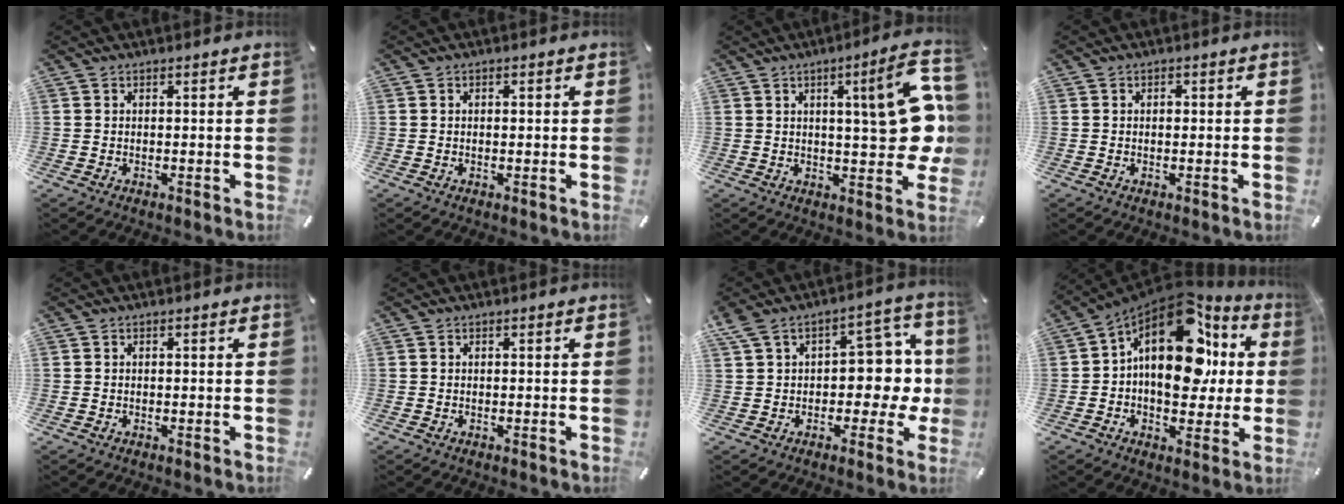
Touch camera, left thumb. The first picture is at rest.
{"total": 1.0, "force": [0.1, 0.6, 0.8], "torque": [-0.015, 0.003, -0.001]}
{"total": 18.4, "force": [3.2, 5.3, 17.3], "torque": [-0.212, -0.023, 0.041]}
{"total": 1.1, "force": [0.1, 0.7, 0.8], "torque": [-0.009, -0.001, -0.001]}
{"total": 0.0}
{"total": 0.0}
{"total": 14.2, "force": [2.3, 9.3, 10.5], "torque": [-0.146, -0.005, 0.048]}
{"total": 21.2, "force": [5.5, 13.4, 15.4], "torque": [-0.233, -0.039, 0.094]}